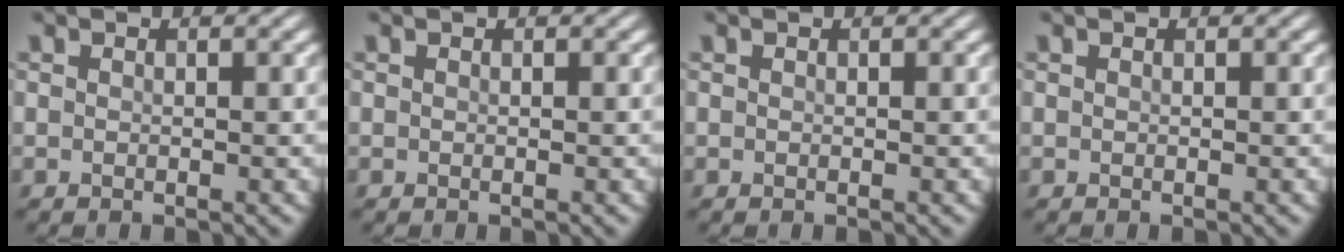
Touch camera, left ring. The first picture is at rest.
{"total": 0.0}
{"total": 0.0}
{"total": 0.0}